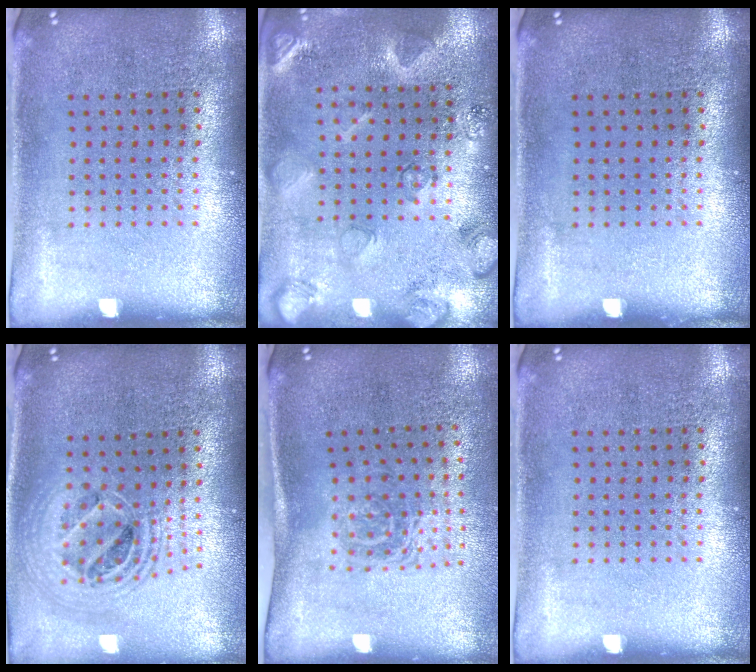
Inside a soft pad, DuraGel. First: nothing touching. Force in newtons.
{"total": 2.3, "press": 2.2, "slide": 0.4}
{"total": 0.0}
{"total": 2.1, "press": 1.7, "slide": 1.3}
{"total": 1.6, "press": 1.1, "slide": 1.1}
{"total": 0.0}